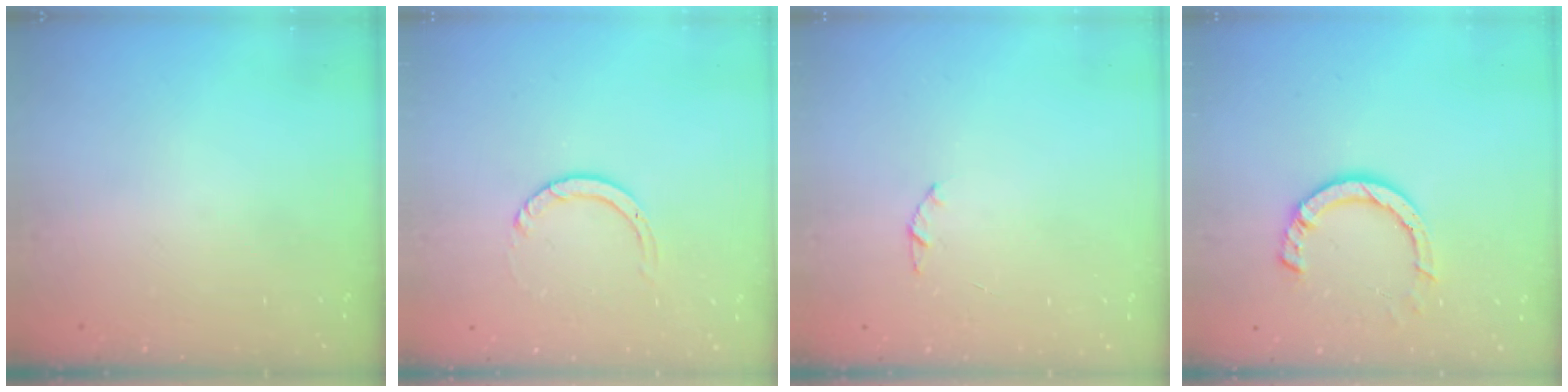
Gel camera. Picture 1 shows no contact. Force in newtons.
{"total": 3.5, "press": 3.5, "slide": 0.2}
{"total": 1.0, "press": 0.9, "slide": 0.3}
{"total": 8.0, "press": 7.9, "slide": 0.9}